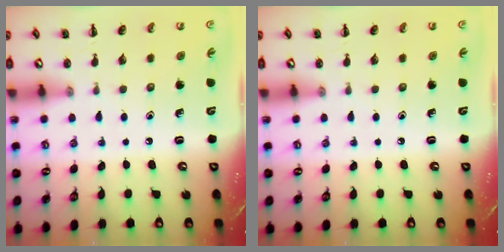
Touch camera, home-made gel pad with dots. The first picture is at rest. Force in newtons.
{"total": 0.0}